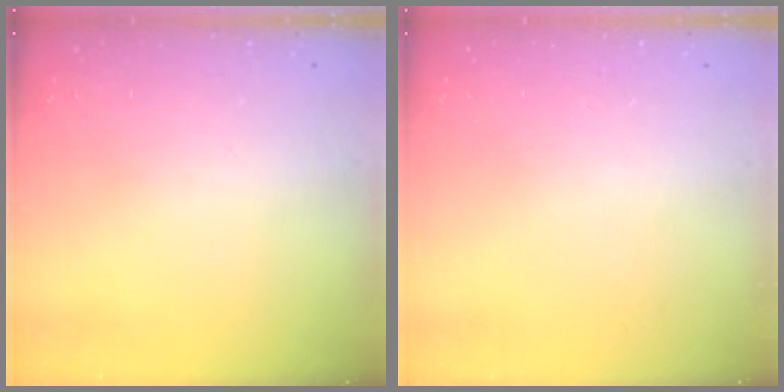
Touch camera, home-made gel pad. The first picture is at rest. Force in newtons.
{"total": 0.0}